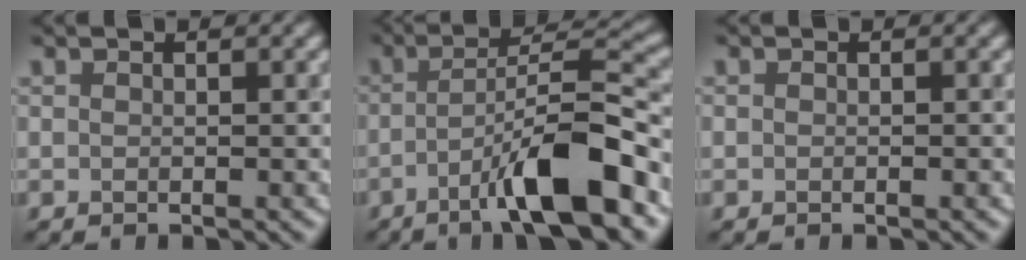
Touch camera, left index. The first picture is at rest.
{"total": 9.3, "force": [-4.6, 1.5, 7.9], "torque": [-0.117, 0.017, -0.079]}
{"total": 0.0}